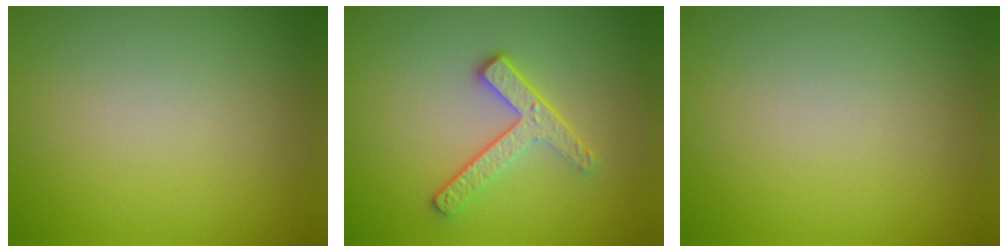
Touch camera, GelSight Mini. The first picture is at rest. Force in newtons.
{"total": 3.1, "press": 2.5, "slide": 1.9}
{"total": 0.0}